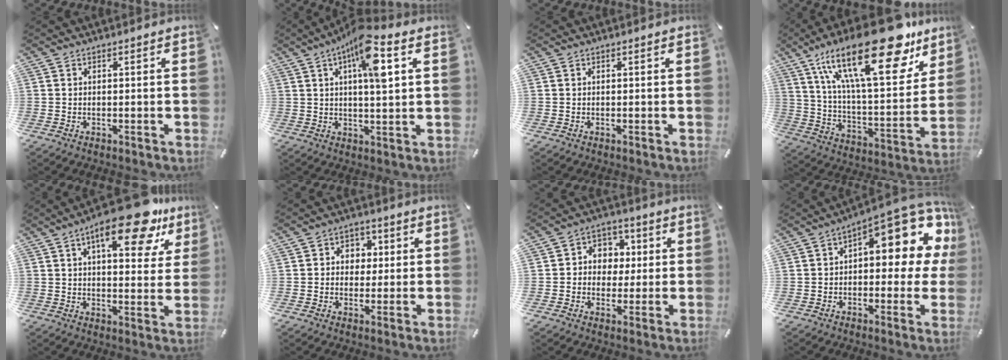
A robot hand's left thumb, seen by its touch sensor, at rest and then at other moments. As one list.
[{"total": 11.3, "force": [4.4, 2.8, 10.0], "torque": [-0.164, -0.008, 0.070]}, {"total": 0.0}, {"total": 29.2, "force": [17.7, 10.3, 20.8], "torque": [-0.364, -0.107, 0.291]}, {"total": 17.4, "force": [10.7, 6.3, 12.2], "torque": [-0.172, -0.052, 0.168]}, {"total": 5.4, "force": [0.1, 5.0, 2.0], "torque": [-0.027, 0.010, -0.004]}, {"total": 6.5, "force": [-0.4, 6.2, 2.0], "torque": [-0.030, 0.009, -0.013]}, {"total": 14.6, "force": [7.0, 6.5, 11.0], "torque": [-0.130, -0.064, 0.112]}]